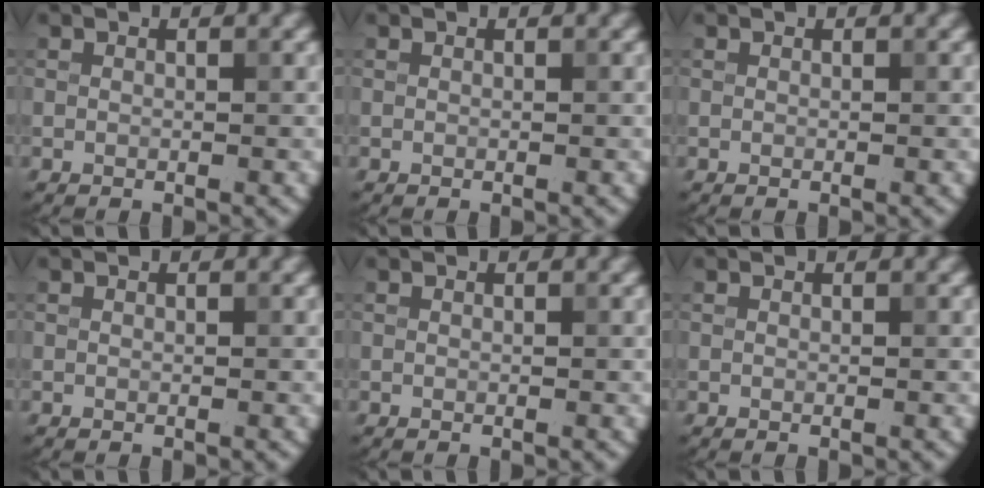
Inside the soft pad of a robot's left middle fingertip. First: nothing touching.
{"total": 0.0}
{"total": 0.0}
{"total": 0.0}
{"total": 0.0}
{"total": 0.0}